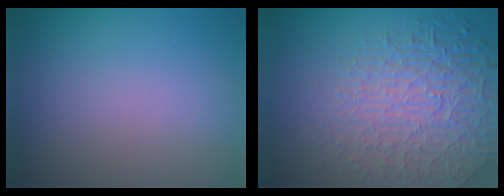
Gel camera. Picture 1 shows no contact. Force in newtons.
{"total": 8.3, "press": 5.7, "slide": 6.1}